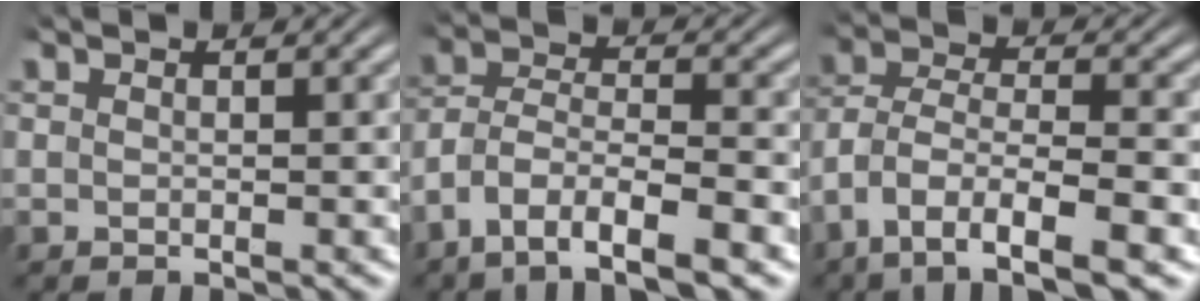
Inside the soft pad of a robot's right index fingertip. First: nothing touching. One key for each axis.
{"total": 7.6, "fx": -3.6, "fy": 4.9, "fz": 4.6, "tx": -0.103, "ty": -0.034, "tz": -0.055}
{"total": 7.9, "fx": -3.4, "fy": 4.6, "fz": 5.5, "tx": -0.122, "ty": -0.045, "tz": -0.038}